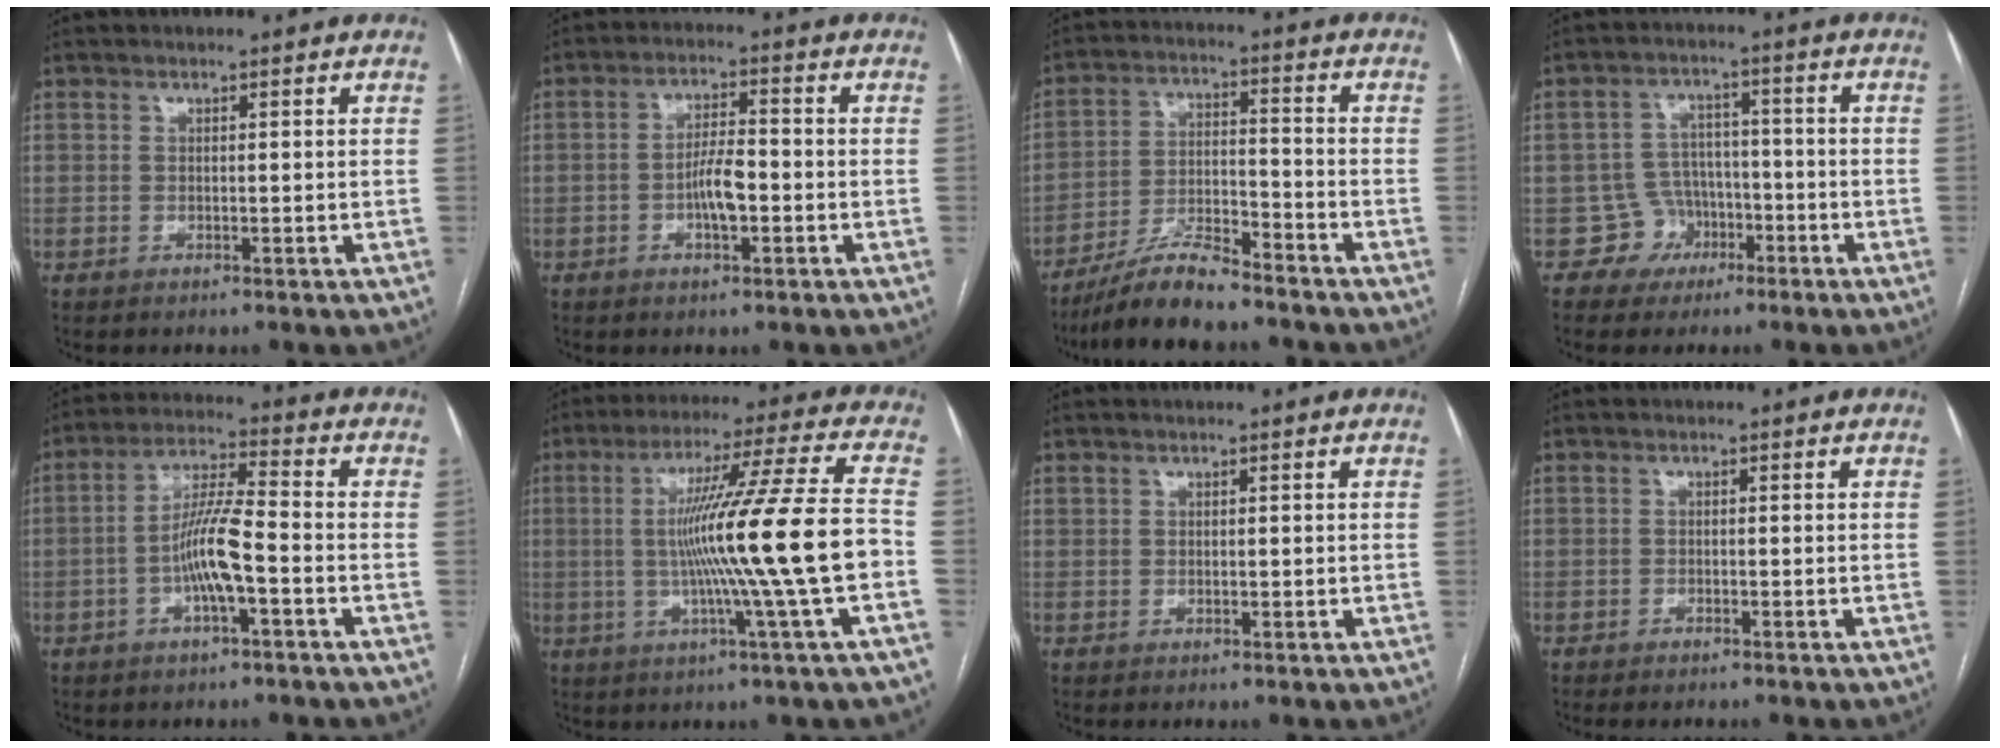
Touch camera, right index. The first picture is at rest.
{"total": 5.3, "force": [-1.5, 1.6, 4.9], "torque": [-0.092, 0.008, -0.027]}
{"total": 9.6, "force": [-8.2, 1.3, 4.9], "torque": [-0.093, -0.006, -0.151]}
{"total": 5.4, "force": [-2.5, 4.8, -0.3], "torque": [0.018, 0.018, -0.038]}
{"total": 8.6, "force": [-2.6, 1.2, 8.1], "torque": [-0.161, 0.014, -0.051]}
{"total": 16.8, "force": [-2.1, -2.2, 16.5], "torque": [-0.276, -0.001, -0.038]}
{"total": 0.6, "force": [0.1, 0.5, 0.4], "torque": [-0.011, 0.010, 0.005]}
{"total": 1.0, "force": [-0.9, 0.2, 0.4], "torque": [-0.010, -0.001, -0.010]}